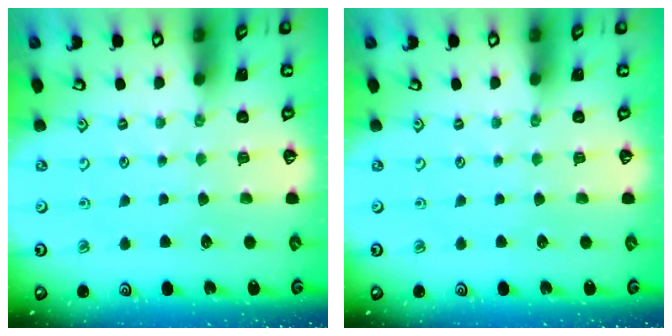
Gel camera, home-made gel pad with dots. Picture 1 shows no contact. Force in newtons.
{"total": 0.0}